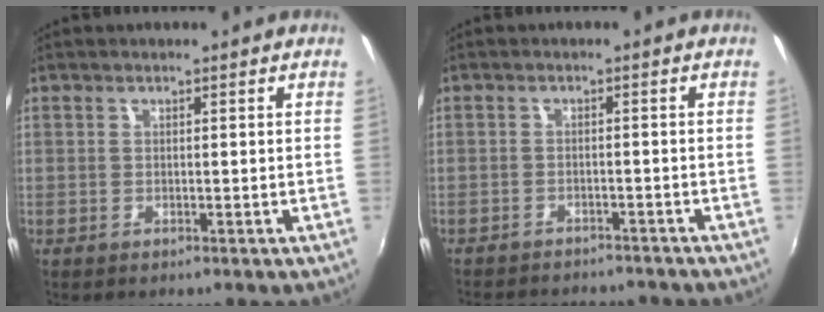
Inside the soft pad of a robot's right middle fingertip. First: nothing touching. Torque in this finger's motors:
{"motor_torque": [0.98, -1.16, 0.10, 0.05]}